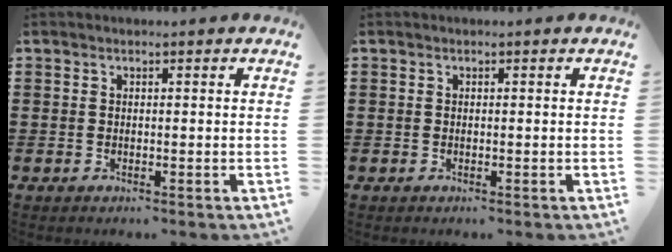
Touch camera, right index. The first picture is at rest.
{"total": 0.0}